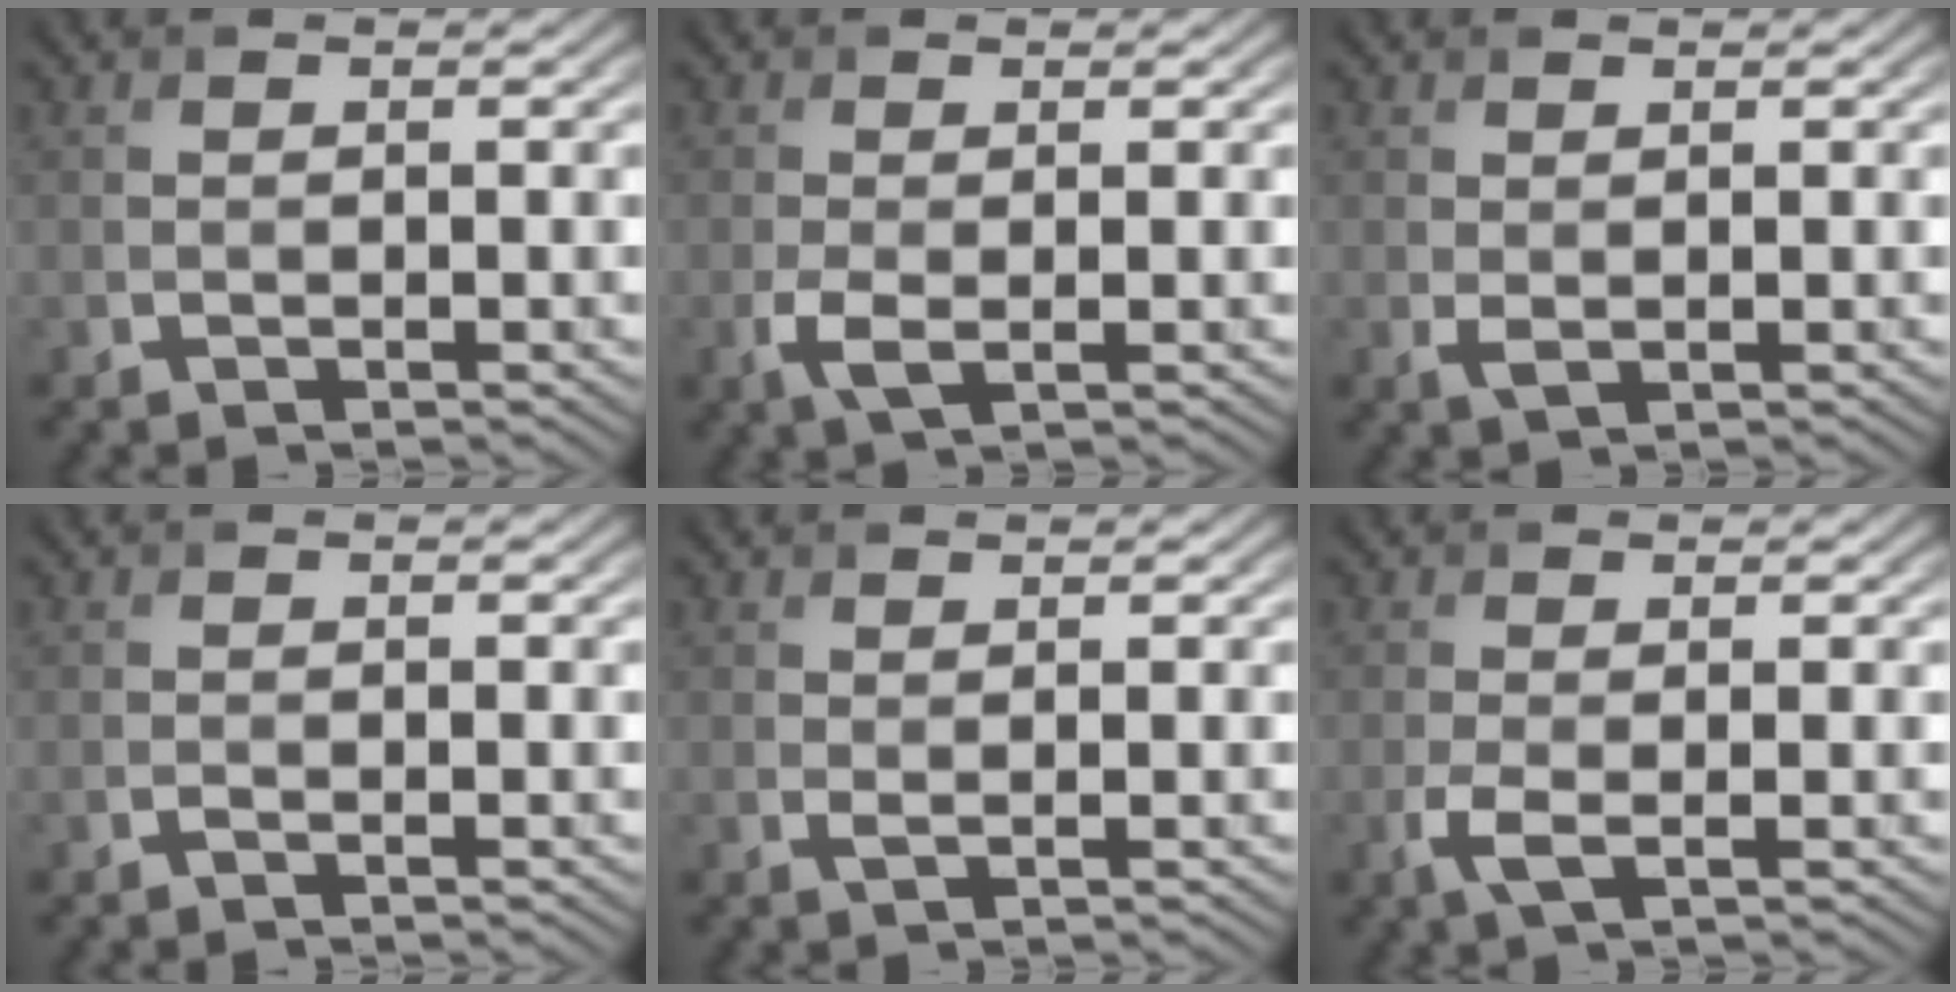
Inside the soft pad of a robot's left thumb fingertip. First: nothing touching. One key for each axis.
{"total": 2.4, "fx": -0.6, "fy": 0.9, "fz": 2.2, "tx": -0.058, "ty": -0.008, "tz": -0.013}
{"total": 1.1, "fx": 0.3, "fy": 0.4, "fz": 0.9, "tx": -0.025, "ty": -0.001, "tz": 0.009}
{"total": 0.0}
{"total": 0.8, "fx": 0.5, "fy": 0.1, "fz": 0.6, "tx": -0.015, "ty": 0.002, "tz": 0.009}
{"total": 2.3, "fx": -0.6, "fy": 0.7, "fz": 2.1, "tx": -0.057, "ty": -0.006, "tz": -0.018}